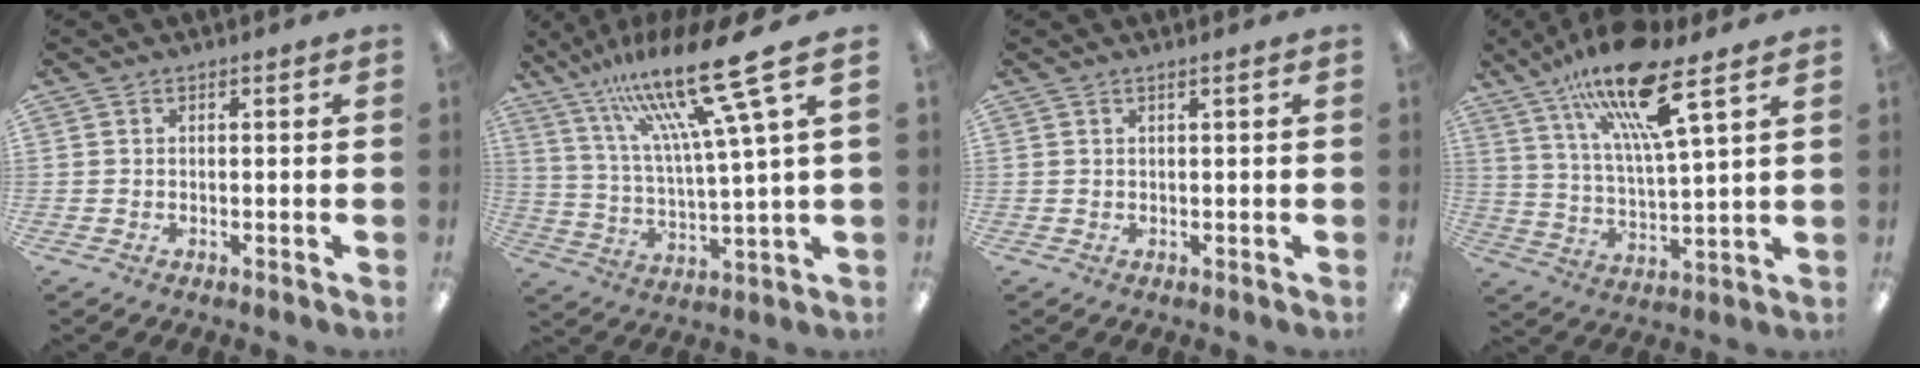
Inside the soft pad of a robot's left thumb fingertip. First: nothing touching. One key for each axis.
{"total": 23.7, "fx": 14.3, "fy": 3.8, "fz": 18.5, "tx": -0.340, "ty": -0.083, "tz": 0.224}
{"total": 1.0, "fx": 0.4, "fy": -0.1, "fz": 0.9, "tx": -0.015, "ty": -0.002, "tz": 0.008}
{"total": 18.4, "fx": 12.3, "fy": 3.7, "fz": 13.2, "tx": -0.238, "ty": -0.057, "tz": 0.198}